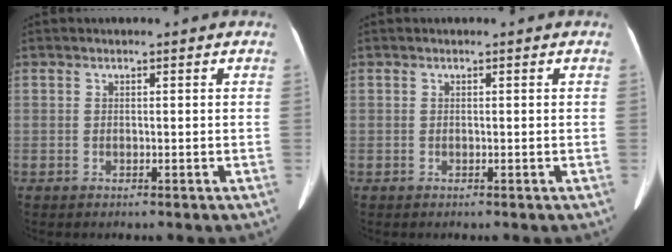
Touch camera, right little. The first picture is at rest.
{"total": 0.0}